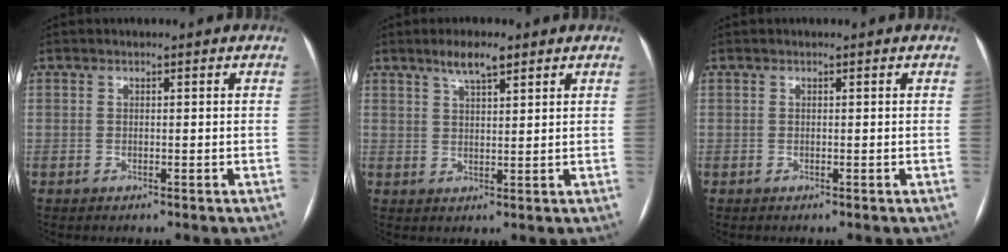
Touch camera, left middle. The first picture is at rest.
{"total": 4.4, "force": [3.1, 0.9, 3.0], "torque": [-0.056, 0.006, 0.055]}
{"total": 0.0}